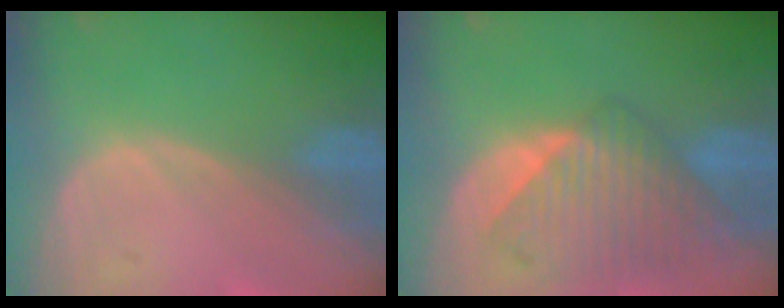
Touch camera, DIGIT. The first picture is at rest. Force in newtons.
{"total": 9.1, "press": 8.2, "slide": 4.0}